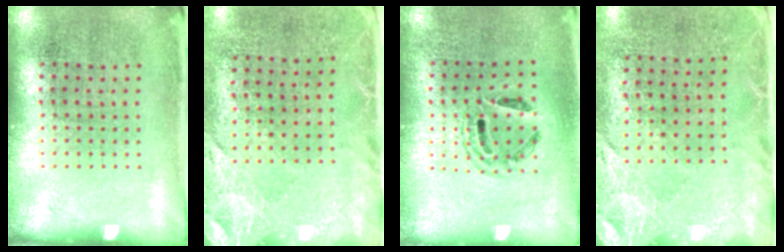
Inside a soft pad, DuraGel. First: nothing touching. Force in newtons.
{"total": 2.5, "press": 2.1, "slide": 1.3}
{"total": 1.4, "press": 1.2, "slide": 0.7}
{"total": 2.5, "press": 2.1, "slide": 1.3}